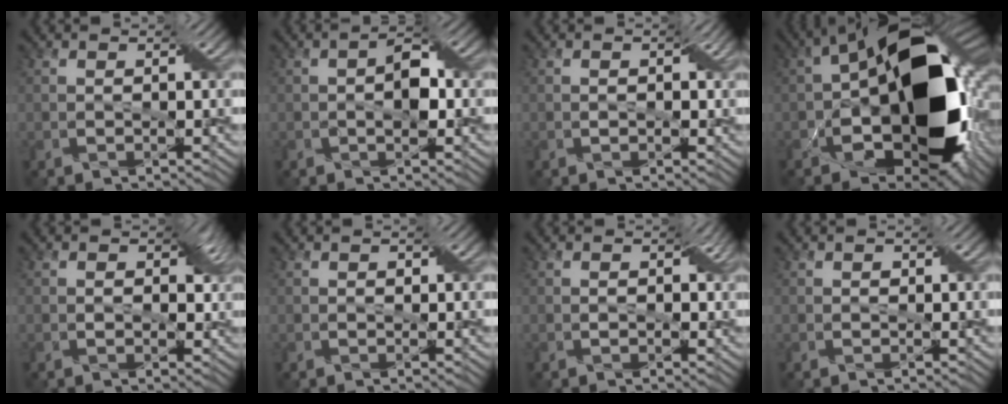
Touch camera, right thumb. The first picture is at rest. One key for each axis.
{"total": 3.6, "fx": -0.3, "fy": 1.8, "fz": 3.1, "tx": -0.047, "ty": 0.006, "tz": -0.009}
{"total": 1.6, "fx": 0.0, "fy": 1.1, "fz": 1.1, "tx": -0.020, "ty": -0.003, "tz": -0.001}
{"total": 20.1, "fx": -1.1, "fy": 11.9, "fz": 16.2, "tx": -0.271, "ty": -0.030, "tz": -0.008}
{"total": 3.6, "fx": 0.6, "fy": 2.5, "fz": 2.5, "tx": -0.037, "ty": -0.005, "tz": 0.005}
{"total": 0.6, "fx": 0.1, "fy": 0.5, "fz": 0.3, "tx": -0.003, "ty": -0.002, "tz": -0.003}
{"total": 2.1, "fx": 0.0, "fy": 1.6, "fz": 1.4, "tx": -0.026, "ty": -0.005, "tz": 0.001}
{"total": 0.5, "fx": 0.1, "fy": 0.5, "fz": 0.2, "tx": -0.002, "ty": -0.002, "tz": -0.004}